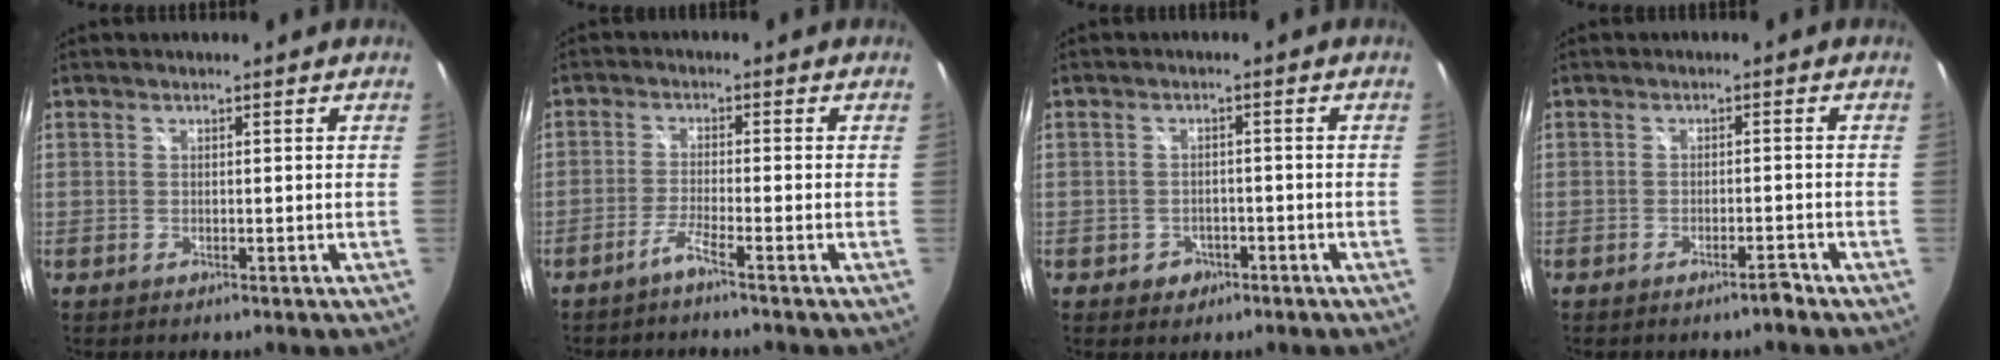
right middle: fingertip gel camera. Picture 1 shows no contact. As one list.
[{"total": 2.5, "force": [-2.0, -0.7, 1.3], "torque": [-0.042, -0.001, -0.042]}, {"total": 3.1, "force": [-1.3, 2.7, 0.7], "torque": [-0.022, 0.004, -0.016]}, {"total": 1.7, "force": [-1.4, 0.0, 0.8], "torque": [-0.019, 0.002, -0.021]}]